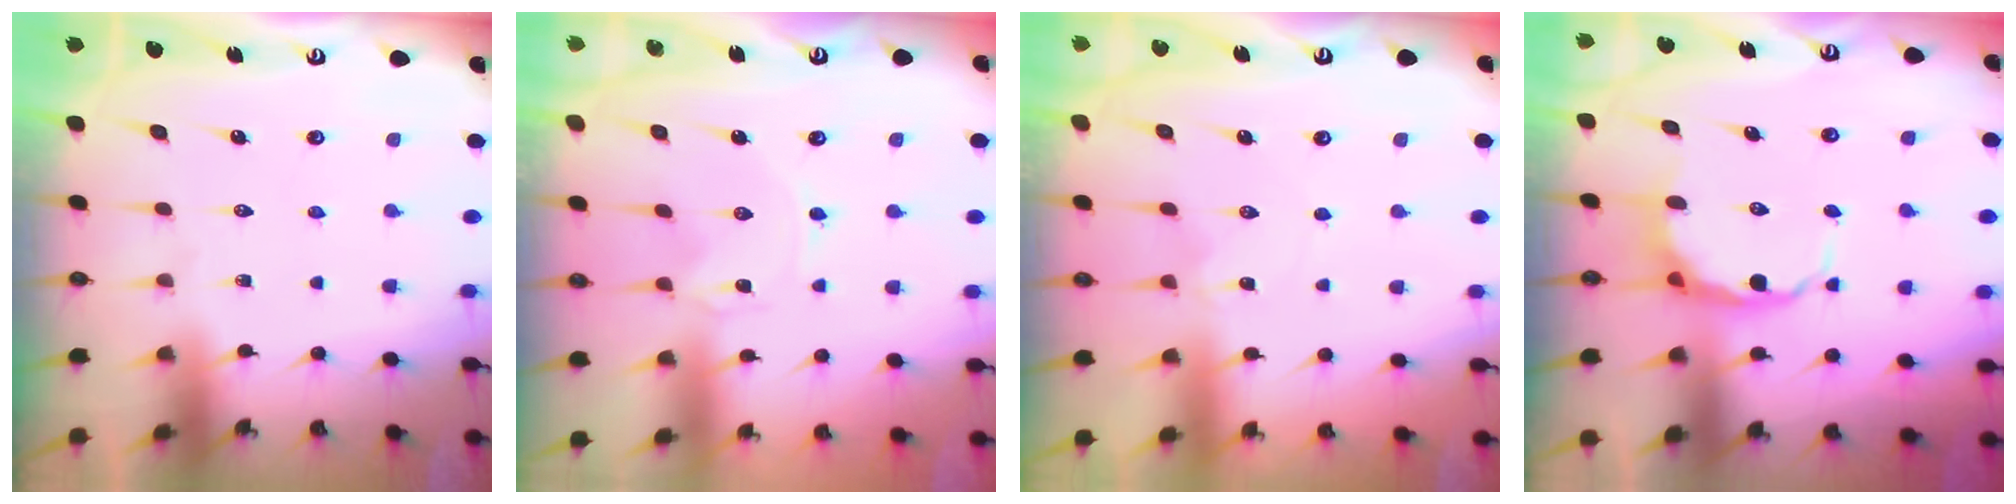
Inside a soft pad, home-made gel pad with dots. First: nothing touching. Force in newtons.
{"total": 0.0}
{"total": 0.8, "press": 0.7, "slide": 0.3}
{"total": 7.7, "press": 7.5, "slide": 1.8}